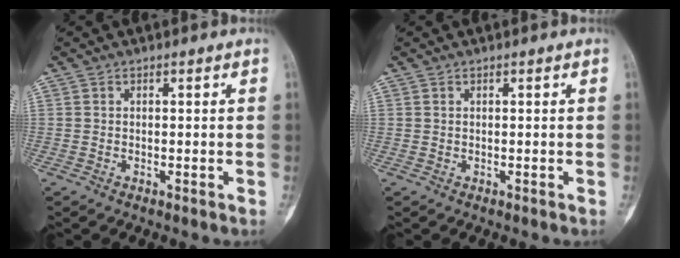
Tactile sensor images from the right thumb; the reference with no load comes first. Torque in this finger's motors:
{"motor_torque": [0.01, 0.01, 0.01, -0.01, 0.00]}